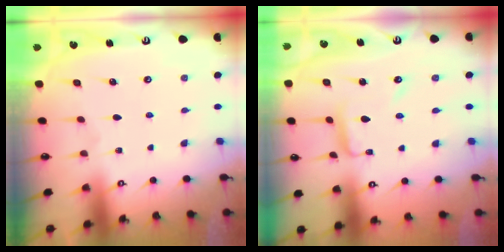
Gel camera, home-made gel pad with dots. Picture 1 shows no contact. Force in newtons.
{"total": 7.1, "press": 7.1, "slide": 0.3}